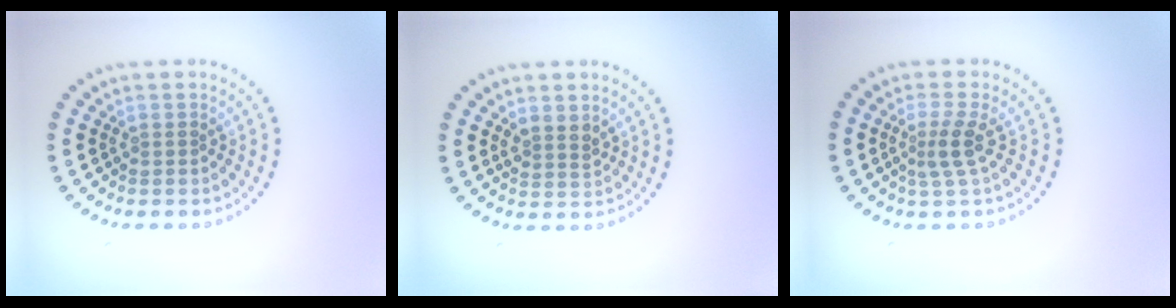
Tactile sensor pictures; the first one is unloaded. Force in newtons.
{"total": 1.6, "press": 1.3, "slide": 0.9}
{"total": 2.3, "press": 1.7, "slide": 1.6}